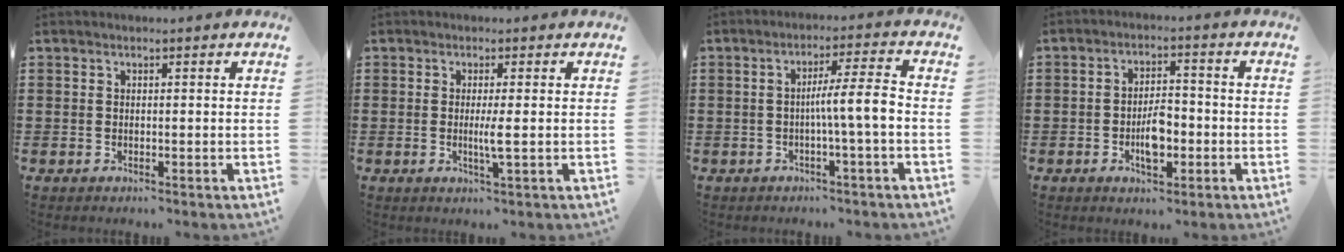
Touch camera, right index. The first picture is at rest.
{"total": 2.5, "force": [-0.2, -0.2, 2.4], "torque": [-0.044, -0.009, -0.006]}
{"total": 5.9, "force": [-1.1, -0.2, 5.8], "torque": [-0.105, 0.000, -0.026]}
{"total": 5.1, "force": [-1.7, 2.5, 4.2], "torque": [-0.079, 0.006, -0.032]}